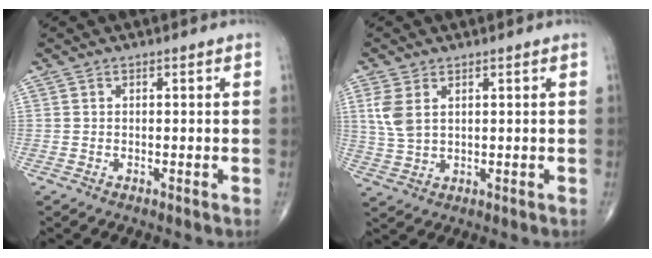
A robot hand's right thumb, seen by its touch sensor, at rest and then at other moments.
{"total": 5.3, "force": [1.8, 3.1, 3.9], "torque": [-0.090, -0.001, 0.046]}